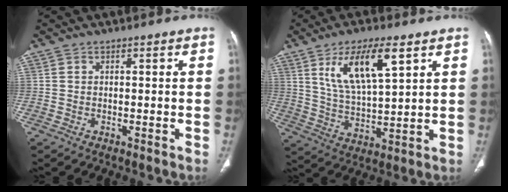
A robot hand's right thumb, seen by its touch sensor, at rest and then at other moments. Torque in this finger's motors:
{"motor_torque": [-0.63, 0.91, 1.22, 0.59, 0.10]}